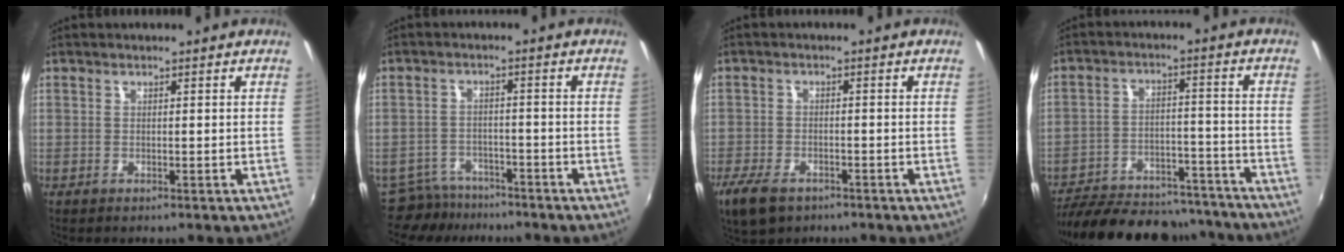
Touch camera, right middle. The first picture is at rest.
{"total": 6.8, "force": [-6.1, 3.0, 0.6], "torque": [-0.032, 0.006, -0.097]}
{"total": 7.5, "force": [-5.0, 3.8, 4.1], "torque": [-0.109, -0.019, -0.093]}
{"total": 25.9, "force": [-22.5, 8.2, 9.8], "torque": [-0.196, 0.008, -0.301]}